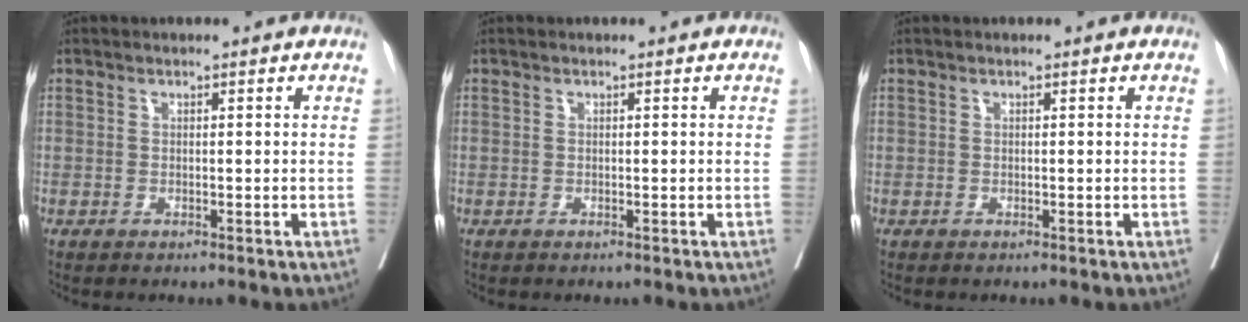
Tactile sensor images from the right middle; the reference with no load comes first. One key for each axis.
{"total": 0.0}
{"total": 0.0}